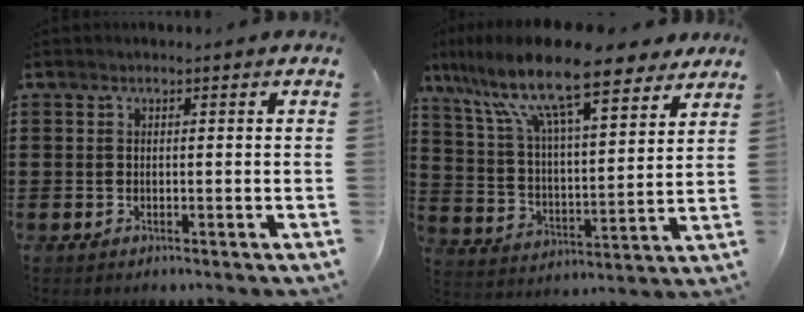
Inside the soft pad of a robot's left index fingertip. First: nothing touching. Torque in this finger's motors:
{"motor_torque": [2.14, 0.00, 0.63, 0.21]}